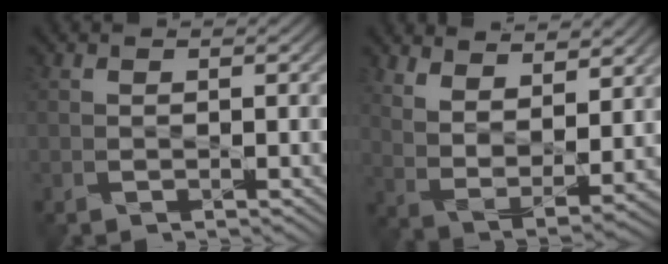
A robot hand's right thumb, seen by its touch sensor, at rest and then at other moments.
{"total": 9.1, "force": [6.5, 3.3, 5.5], "torque": [-0.126, -0.014, 0.121]}